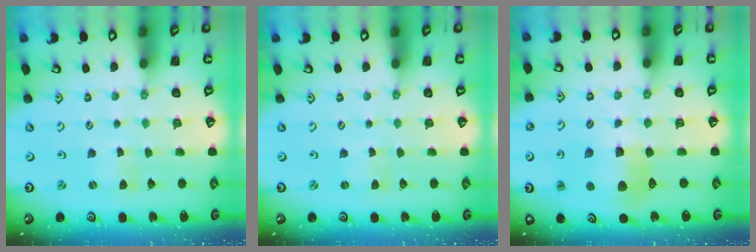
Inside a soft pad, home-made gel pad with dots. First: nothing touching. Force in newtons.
{"total": 0.0}
{"total": 11.2, "press": 11.1, "slide": 0.7}